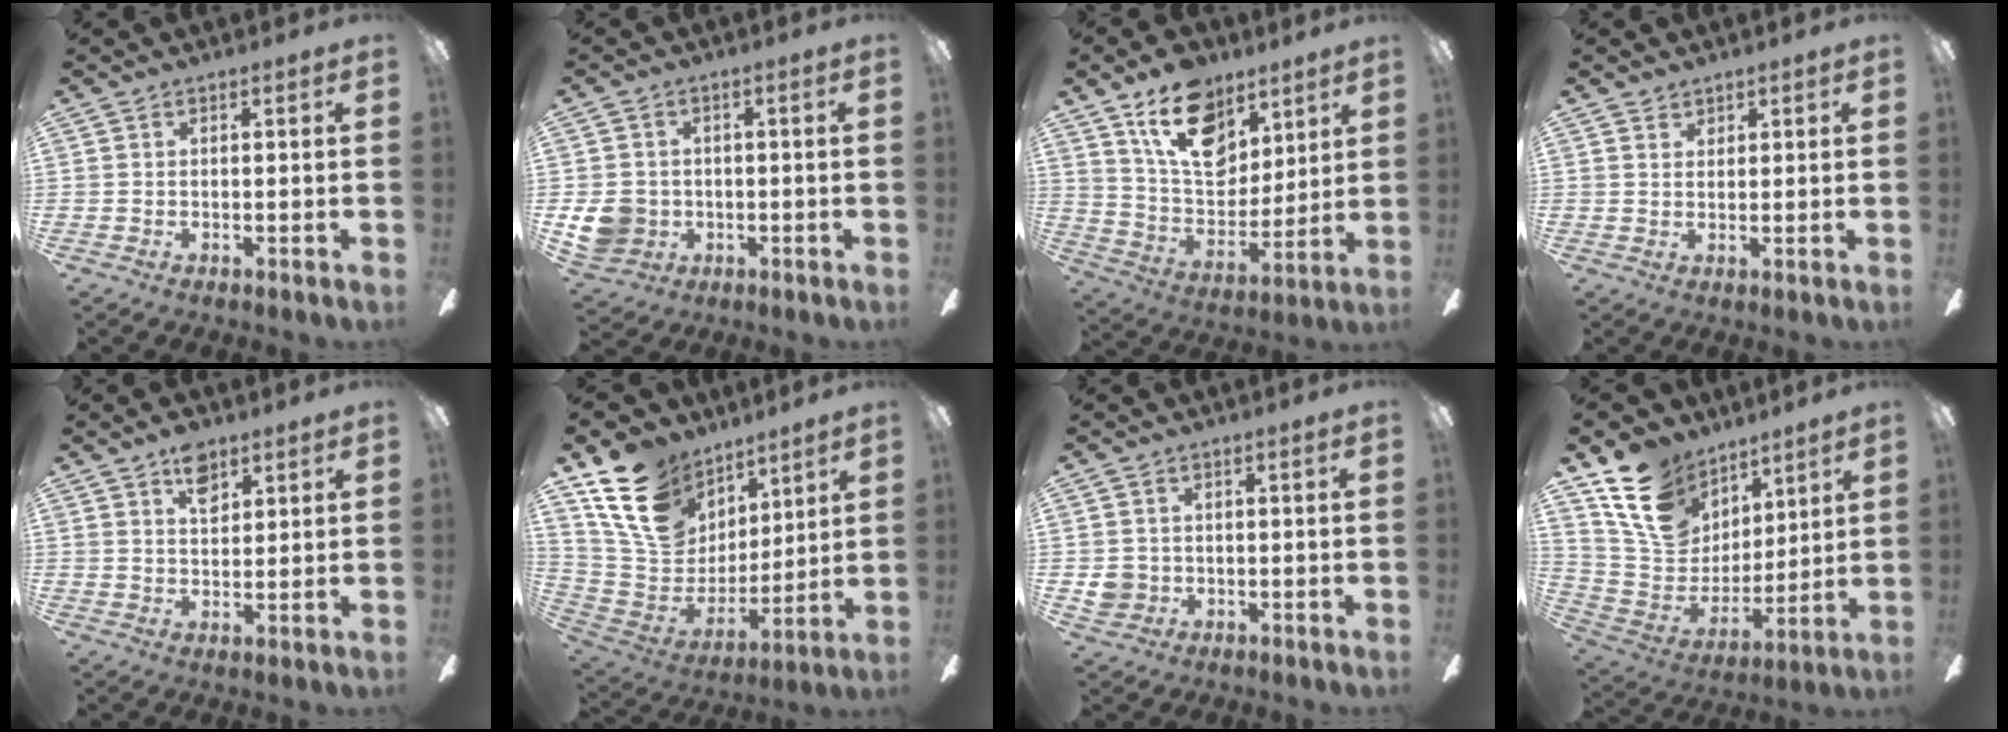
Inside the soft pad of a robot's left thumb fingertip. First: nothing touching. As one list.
[{"total": 8.3, "force": [-1.1, 7.5, 3.3], "torque": [-0.074, 0.015, -0.016]}, {"total": 18.7, "force": [11.4, 11.4, 9.5], "torque": [-0.155, -0.053, 0.209]}, {"total": 1.7, "force": [1.5, 0.9, 0.0], "torque": [0.007, -0.003, 0.027]}, {"total": 6.3, "force": [3.9, 3.6, 3.5], "torque": [-0.045, -0.009, 0.067]}, {"total": 20.9, "force": [11.4, 14.6, 9.7], "torque": [-0.180, -0.045, 0.220]}, {"total": 4.0, "force": [0.0, 3.9, 1.0], "torque": [-0.015, 0.009, 0.003]}, {"total": 18.9, "force": [11.0, 13.2, 7.8], "torque": [-0.149, -0.049, 0.215]}]